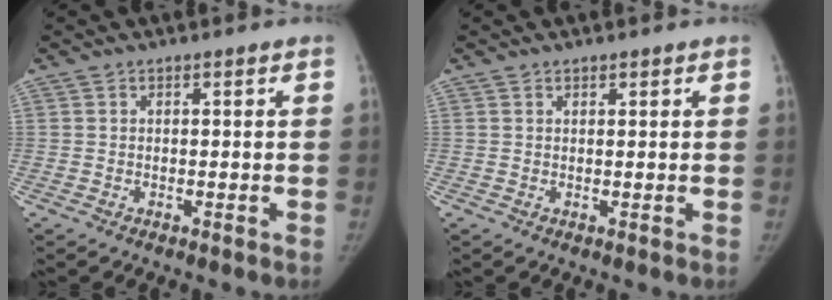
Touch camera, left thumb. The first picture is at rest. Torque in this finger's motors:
{"motor_torque": [-0.26, -0.10, -0.02, 0.51, -0.01]}